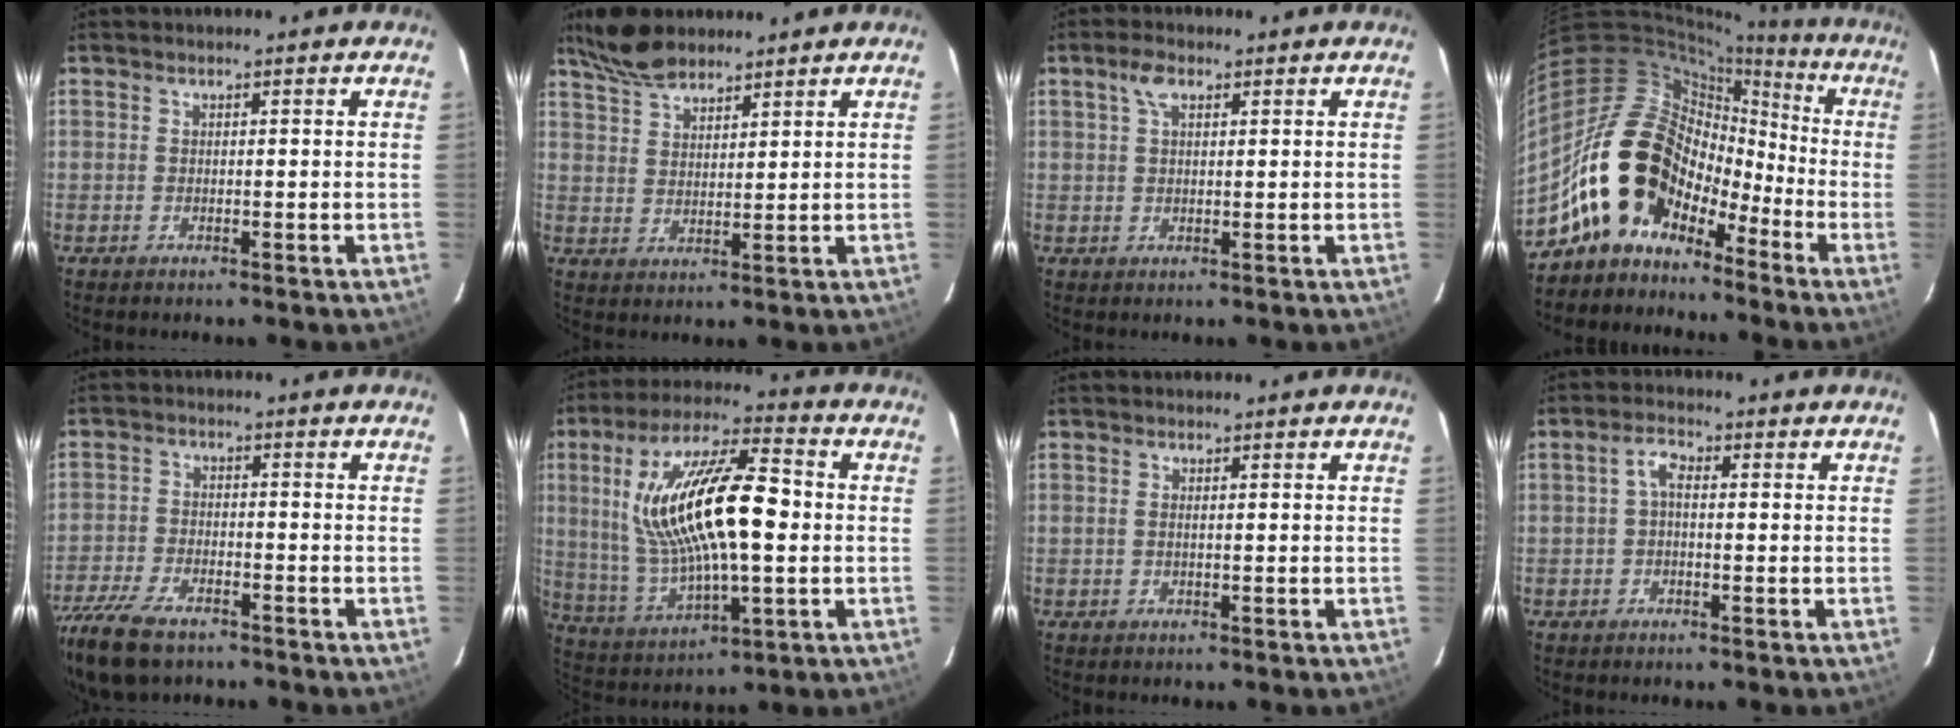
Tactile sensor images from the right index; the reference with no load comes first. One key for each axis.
{"total": 7.7, "fx": 6.4, "fy": 2.7, "fz": 3.2, "tx": -0.070, "ty": 0.021, "tz": 0.122}
{"total": 3.1, "fx": 1.5, "fy": 1.5, "fz": 2.2, "tx": -0.044, "ty": 0.009, "tz": 0.027}
{"total": 15.9, "fx": -8.7, "fy": 11.5, "fz": 6.9, "tx": -0.125, "ty": 0.032, "tz": -0.157}
{"total": 14.2, "fx": -10.5, "fy": 5.8, "fz": 7.6, "tx": -0.193, "ty": -0.034, "tz": -0.198}
{"total": 21.7, "fx": 2.3, "fy": 7.1, "fz": 20.3, "tx": -0.388, "ty": 0.012, "tz": 0.051}
{"total": 0.5, "fx": 0.1, "fy": -0.1, "fz": 0.5, "tx": -0.009, "ty": 0.003, "tz": 0.000}
{"total": 2.5, "fx": -0.1, "fy": 1.4, "fz": 2.1, "tx": -0.045, "ty": 0.011, "tz": -0.003}